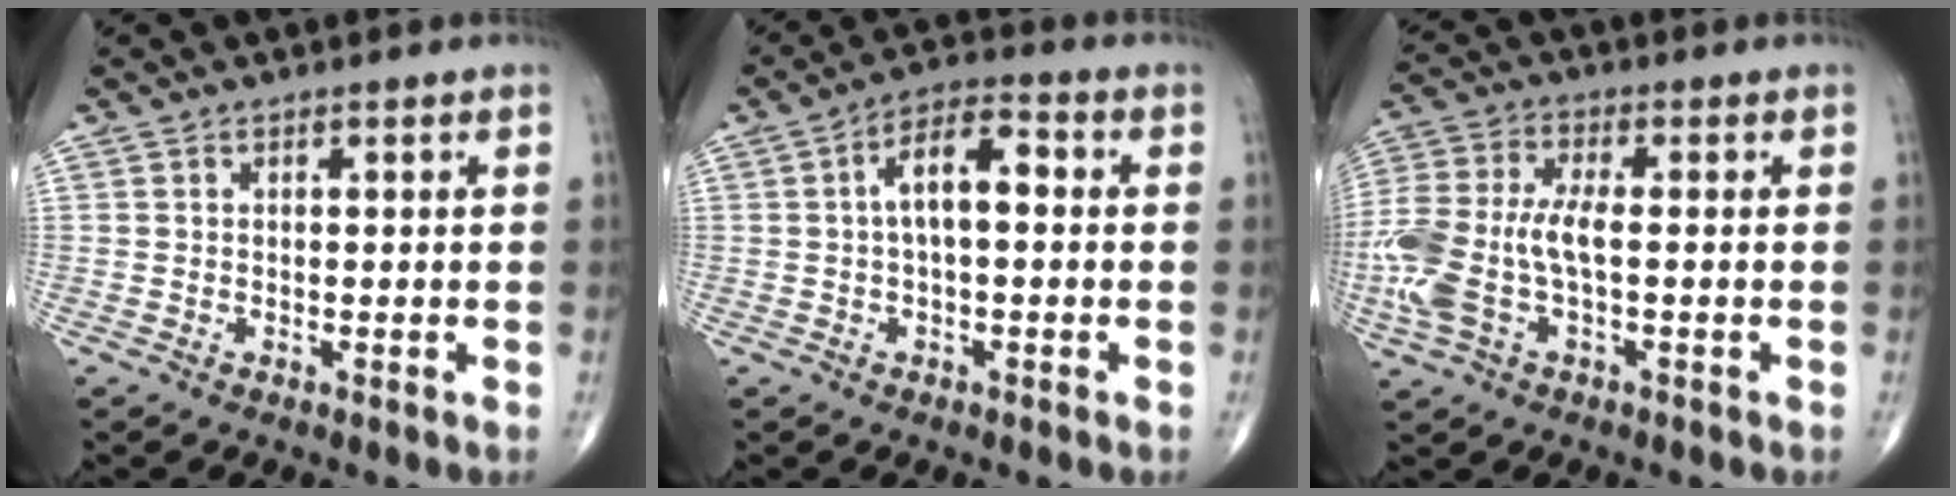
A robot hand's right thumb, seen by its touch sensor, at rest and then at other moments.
{"total": 8.0, "force": [0.7, 3.6, 7.1], "torque": [-0.120, 0.030, 0.004]}
{"total": 13.3, "force": [-2.1, 6.1, 11.6], "torque": [-0.287, 0.017, -0.039]}